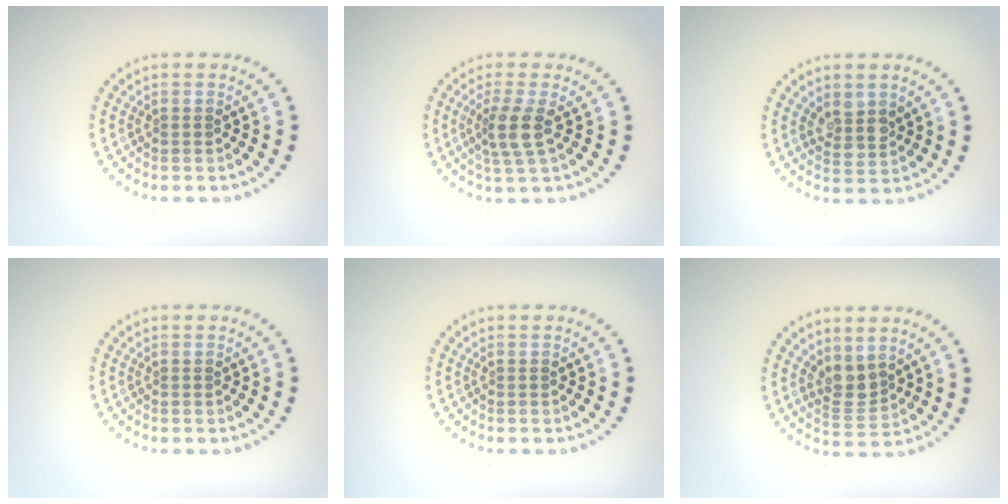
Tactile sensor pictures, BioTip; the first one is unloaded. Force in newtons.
{"total": 2.8, "press": 2.3, "slide": 1.6}
{"total": 2.3, "press": 2.1, "slide": 1.0}
{"total": 0.0}
{"total": 0.0}
{"total": 2.7, "press": 2.2, "slide": 1.6}